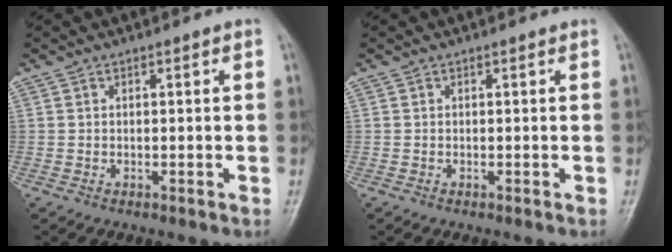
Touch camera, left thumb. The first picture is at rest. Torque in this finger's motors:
{"motor_torque": [0.01, 0.01, 0.02, -0.02, 0.00]}